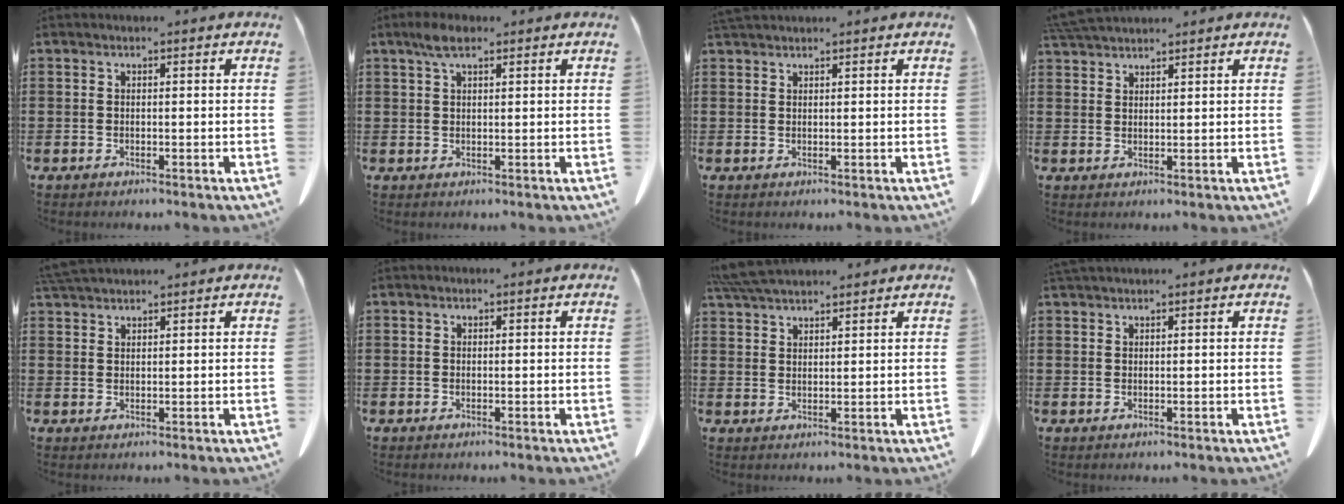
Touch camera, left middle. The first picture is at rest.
{"total": 3.4, "force": [1.9, 1.2, 2.5], "torque": [-0.056, 0.005, 0.033]}
{"total": 1.5, "force": [1.4, 0.2, 0.3], "torque": [-0.011, -0.001, 0.029]}
{"total": 3.8, "force": [3.7, 0.4, 1.0], "torque": [-0.031, -0.005, 0.071]}
{"total": 3.1, "force": [2.9, 0.3, 0.8], "torque": [-0.025, -0.003, 0.058]}
{"total": 0.0}
{"total": 5.4, "force": [4.9, 0.8, 2.0], "torque": [-0.053, -0.007, 0.094]}
{"total": 1.1, "force": [1.1, 0.0, 0.3], "torque": [-0.008, -0.001, 0.022]}